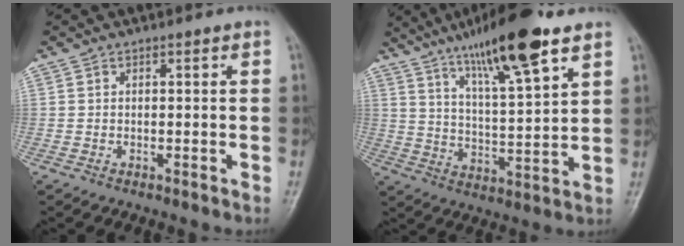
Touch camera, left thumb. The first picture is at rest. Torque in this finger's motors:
{"motor_torque": [1.20, -0.12, 1.62, -1.16, 0.13]}